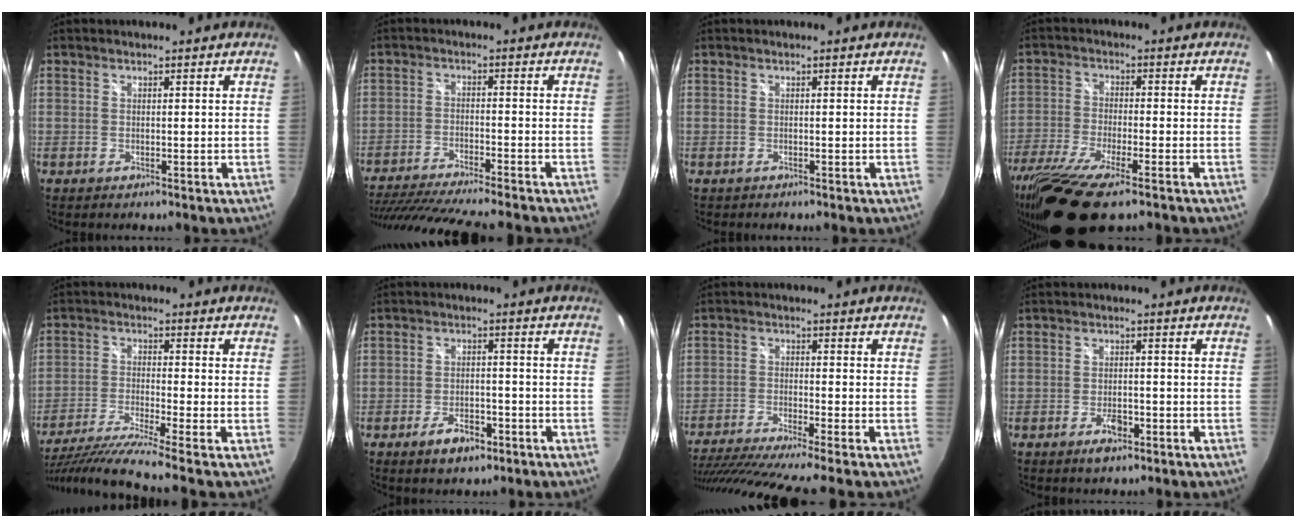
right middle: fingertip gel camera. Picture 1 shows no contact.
{"total": 18.5, "force": [-16.0, 1.6, 9.1], "torque": [-0.181, -0.037, -0.253]}
{"total": 0.0}
{"total": 16.2, "force": [-11.5, 3.2, 10.9], "torque": [-0.238, -0.058, -0.211]}
{"total": 11.6, "force": [-9.4, -2.0, 6.5], "torque": [-0.138, -0.035, -0.173]}
{"total": 5.5, "force": [-3.3, 2.7, 3.4], "torque": [-0.072, 0.000, -0.048]}
{"total": 14.1, "force": [-11.8, -1.1, 7.7], "torque": [-0.159, -0.056, -0.196]}
{"total": 3.5, "force": [-2.1, 1.7, 2.3], "torque": [-0.048, -0.004, -0.034]}